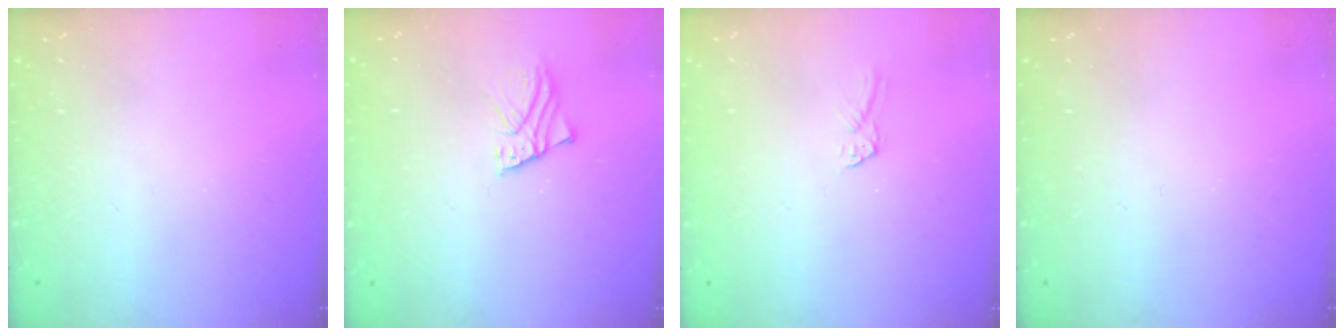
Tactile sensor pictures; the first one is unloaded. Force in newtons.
{"total": 1.8, "press": 1.8, "slide": 0.1}
{"total": 2.2, "press": 2.2, "slide": 0.1}
{"total": 0.0}